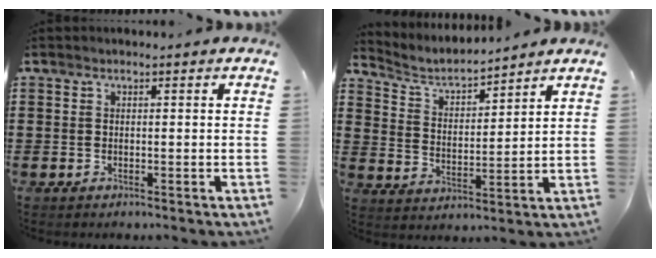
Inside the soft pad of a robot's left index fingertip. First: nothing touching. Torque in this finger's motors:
{"motor_torque": [-0.30, 0.49, -0.01, -0.01]}